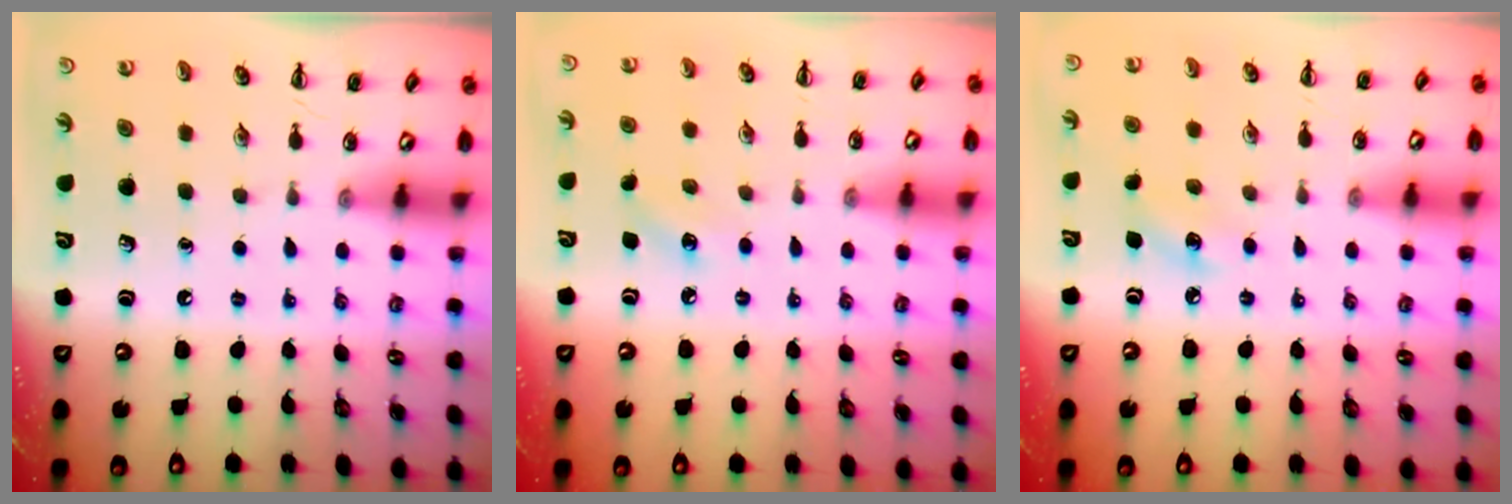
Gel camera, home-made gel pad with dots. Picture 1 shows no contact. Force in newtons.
{"total": 7.1, "press": 6.7, "slide": 2.1}
{"total": 6.3, "press": 6.1, "slide": 1.6}